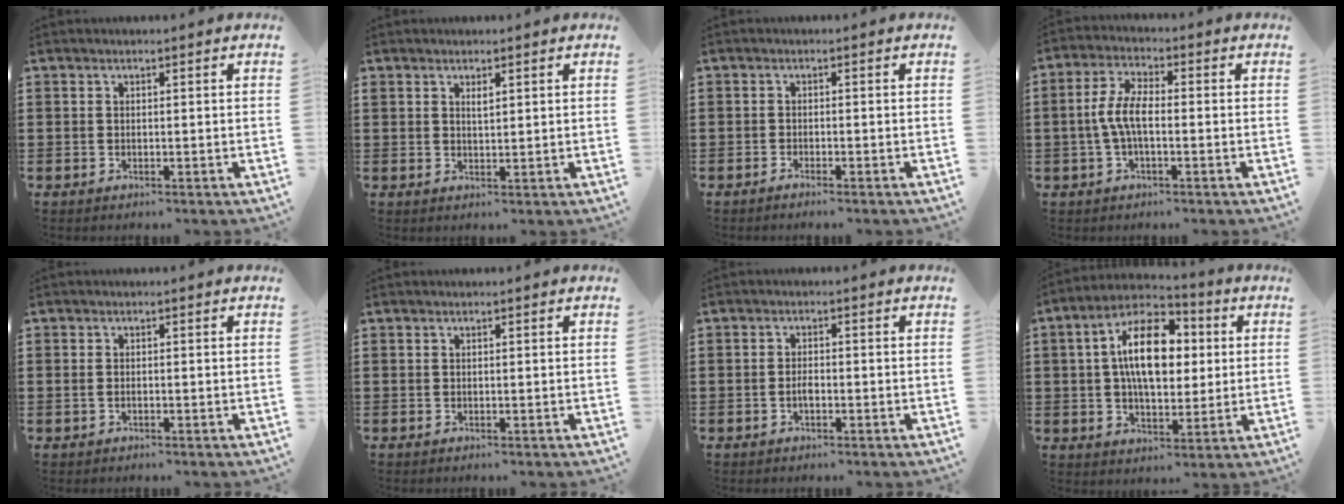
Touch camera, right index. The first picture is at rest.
{"total": 1.2, "force": [0.8, 0.3, 0.9], "torque": [-0.019, 0.001, 0.013]}
{"total": 1.1, "force": [-1.1, -0.2, 0.2], "torque": [-0.006, -0.003, -0.020]}
{"total": 5.7, "force": [-0.9, 2.1, 5.2], "torque": [-0.128, -0.005, -0.027]}
{"total": 0.8, "force": [-0.2, 0.4, 0.6], "torque": [-0.014, 0.001, -0.005]}
{"total": 0.0}
{"total": 1.7, "force": [-0.6, 0.8, 1.4], "torque": [-0.027, 0.002, -0.011]}
{"total": 13.1, "force": [2.5, 7.0, 10.8], "torque": [-0.203, 0.009, 0.038]}